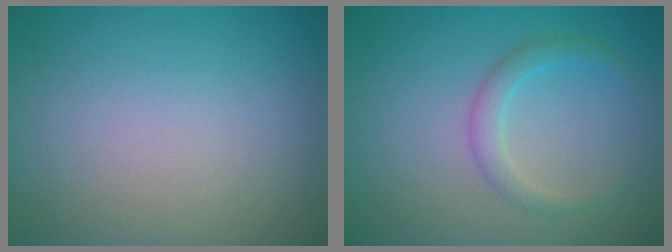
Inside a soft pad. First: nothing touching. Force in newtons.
{"total": 2.0, "press": 2.0, "slide": 0.1}